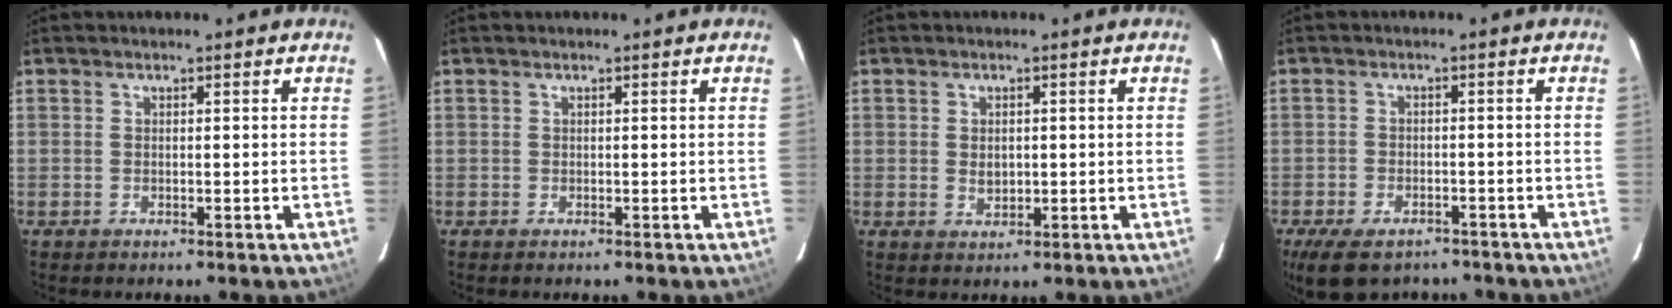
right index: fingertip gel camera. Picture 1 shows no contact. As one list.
[{"total": 0.0}, {"total": 2.4, "force": [0.0, 1.8, 1.6], "torque": [-0.025, -0.001, 0.002]}, {"total": 10.3, "force": [-7.5, 5.1, 5.0], "torque": [-0.113, -0.012, -0.117]}]